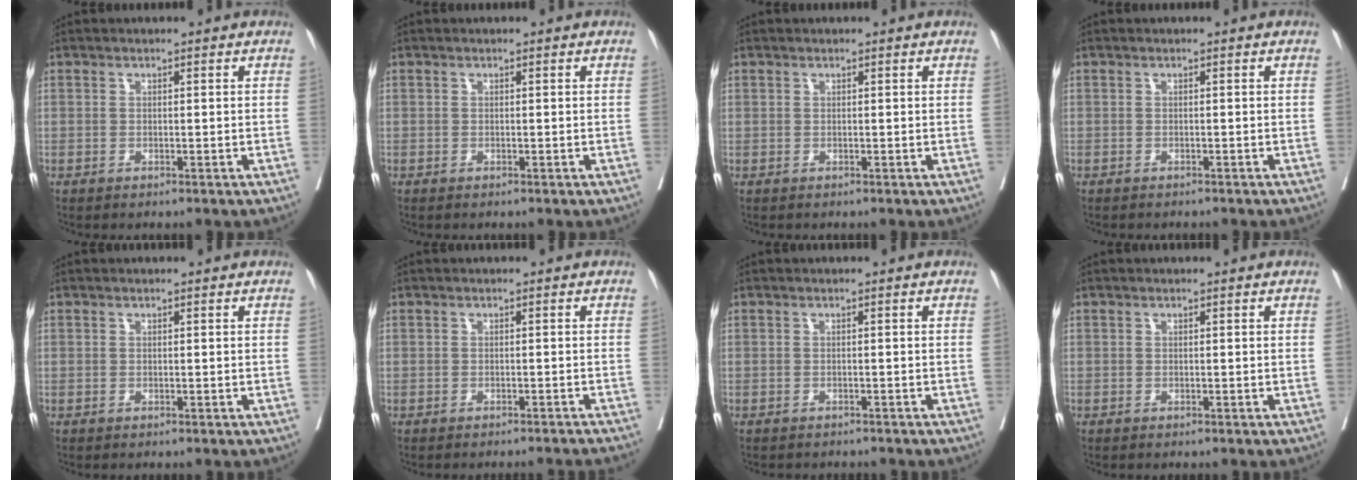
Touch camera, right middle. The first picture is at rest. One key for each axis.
{"total": 0.0}
{"total": 0.8, "fx": -0.6, "fy": 0.4, "fz": -0.2, "tx": -0.011, "ty": -0.003, "tz": -0.012}
{"total": 2.1, "fx": -2.0, "fy": 0.5, "fz": 0.7, "tx": -0.020, "ty": -0.006, "tz": -0.024}
{"total": 0.0}
{"total": 5.3, "fx": -5.1, "fy": -1.0, "fz": 1.1, "tx": -0.010, "ty": -0.018, "tz": -0.056}
{"total": 4.3, "fx": -4.0, "fy": 1.2, "fz": 1.0, "tx": -0.017, "ty": -0.004, "tz": -0.047}
{"total": 0.0}